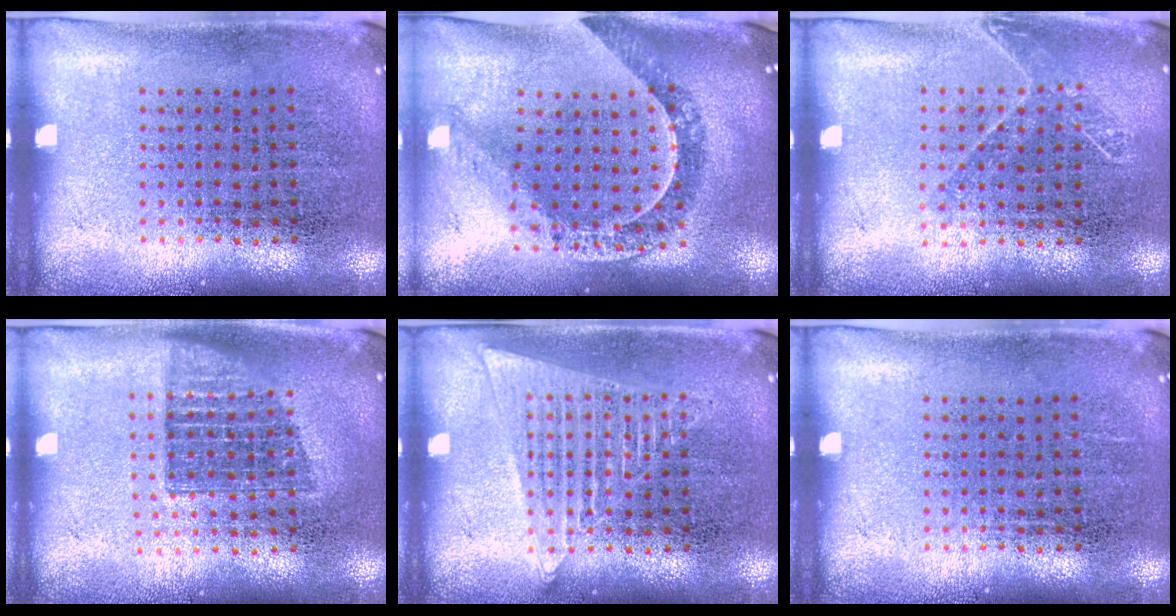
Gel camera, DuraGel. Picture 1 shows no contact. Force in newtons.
{"total": 1.1, "press": 1.1, "slide": 0.3}
{"total": 1.1, "press": 0.9, "slide": 0.5}
{"total": 1.4, "press": 1.2, "slide": 0.8}
{"total": 2.2, "press": 2.2, "slide": 0.2}
{"total": 0.0}